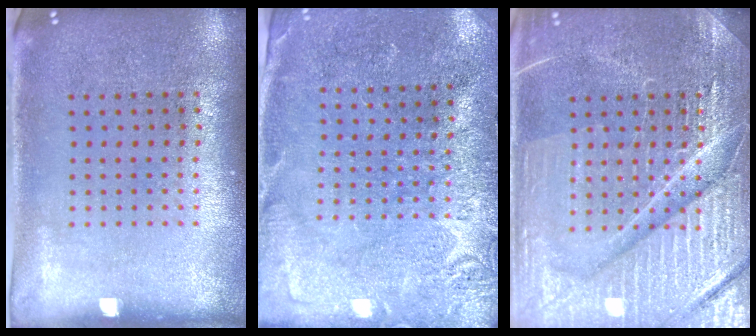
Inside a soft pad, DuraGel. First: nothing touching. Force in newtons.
{"total": 2.7, "press": 2.7, "slide": 0.4}
{"total": 7.3, "press": 7.3, "slide": 0.9}